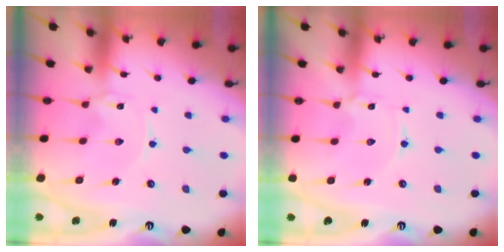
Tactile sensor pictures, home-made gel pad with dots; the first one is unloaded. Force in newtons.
{"total": 1.3, "press": 1.3, "slide": 0.1}